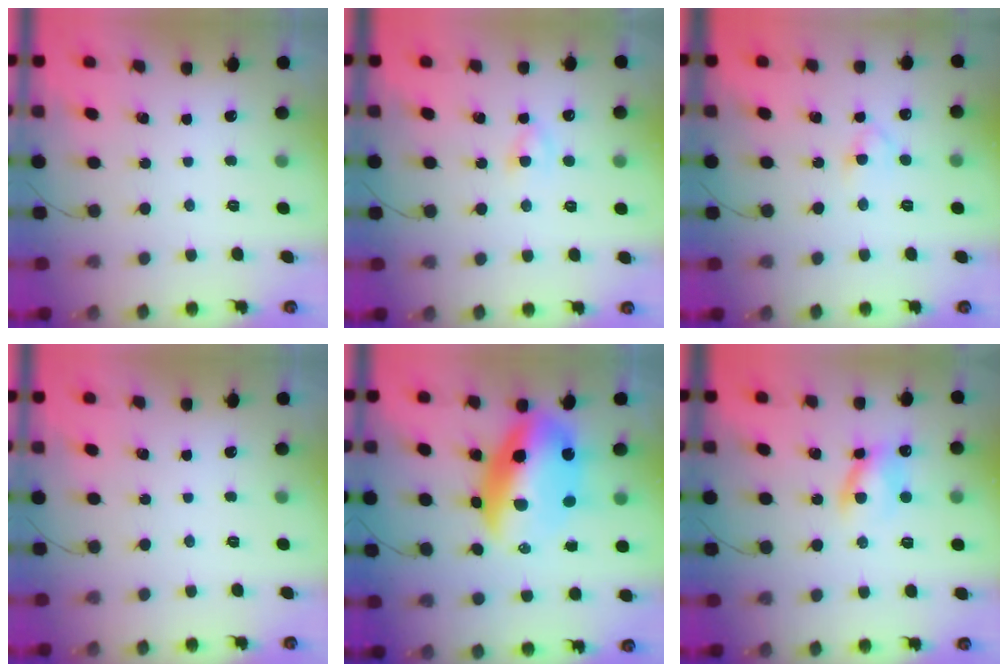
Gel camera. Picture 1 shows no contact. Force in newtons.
{"total": 2.4, "press": 2.2, "slide": 1.0}
{"total": 2.4, "press": 2.1, "slide": 1.1}
{"total": 0.0}
{"total": 17.2, "press": 16.8, "slide": 3.5}
{"total": 8.6, "press": 8.4, "slide": 1.5}